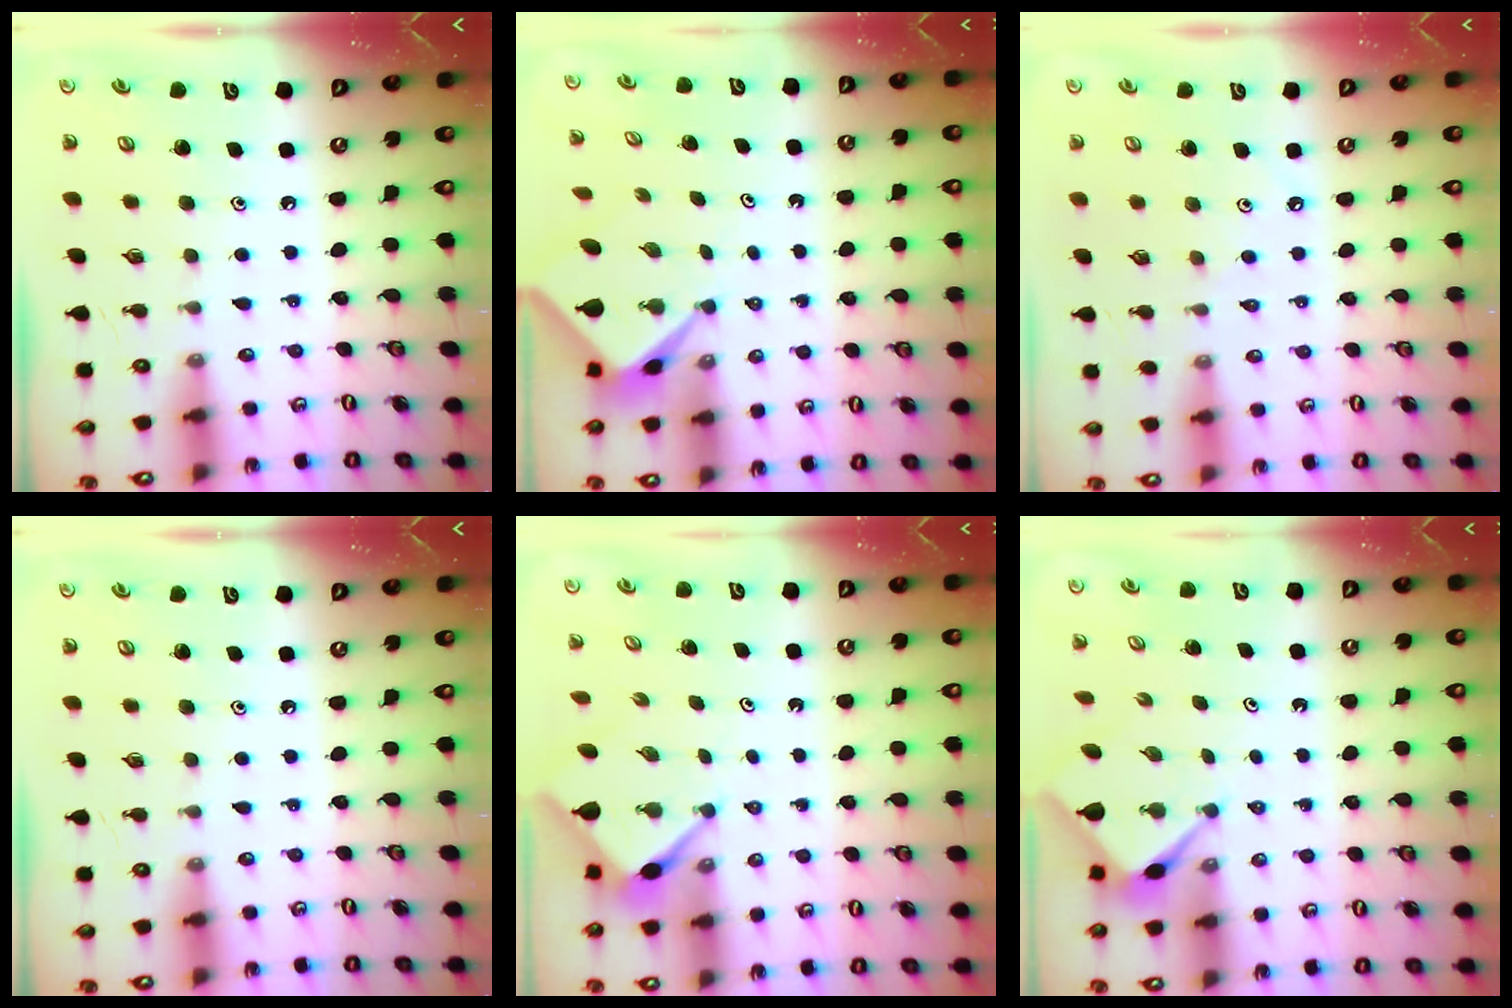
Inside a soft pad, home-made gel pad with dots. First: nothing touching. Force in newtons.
{"total": 2.3, "press": 2.3, "slide": 0.3}
{"total": 1.2, "press": 1.1, "slide": 0.4}
{"total": 0.0}
{"total": 2.9, "press": 2.8, "slide": 0.4}
{"total": 3.0, "press": 3.0, "slide": 0.3}